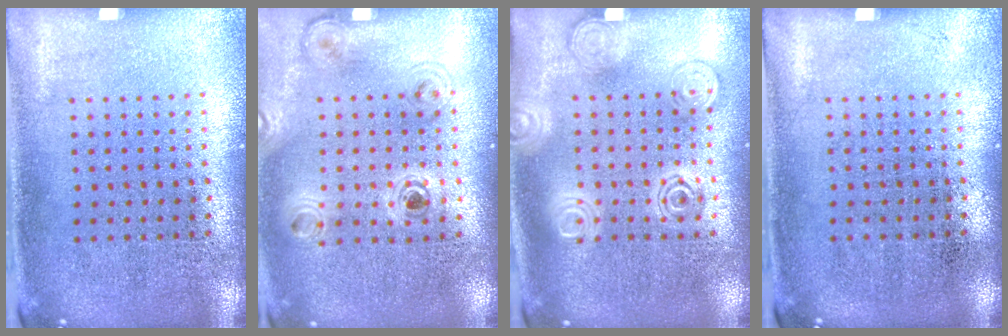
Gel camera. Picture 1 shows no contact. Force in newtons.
{"total": 1.1, "press": 1.1, "slide": 0.3}
{"total": 2.7, "press": 2.7, "slide": 0.4}
{"total": 0.0}